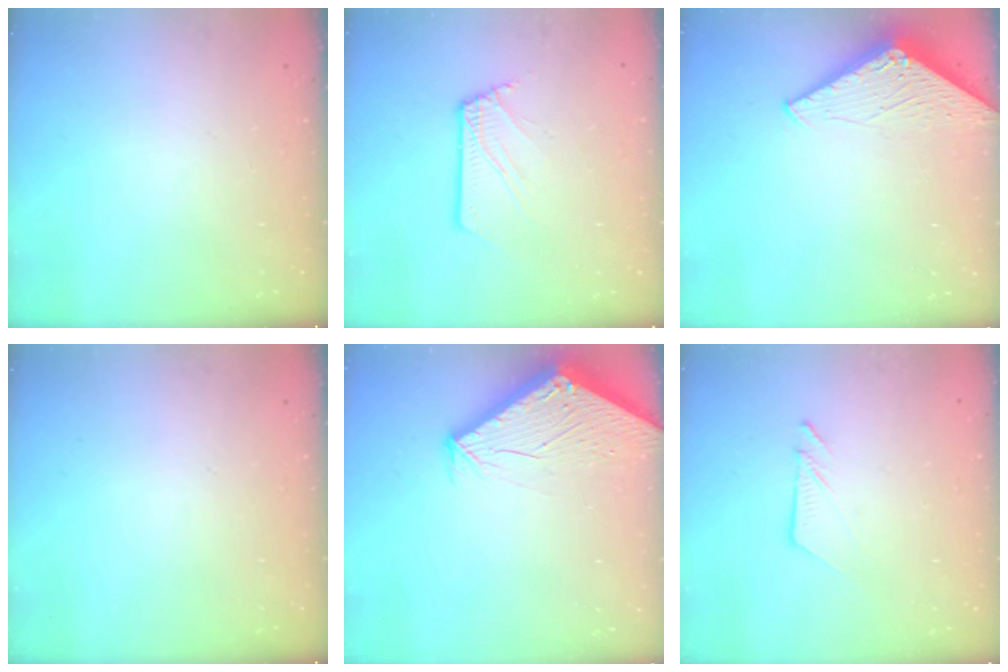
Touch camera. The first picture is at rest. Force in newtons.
{"total": 2.3, "press": 2.3, "slide": 0.1}
{"total": 2.9, "press": 2.9, "slide": 0.2}
{"total": 0.0}
{"total": 2.5, "press": 2.5, "slide": 0.1}
{"total": 6.1, "press": 6.1, "slide": 0.5}